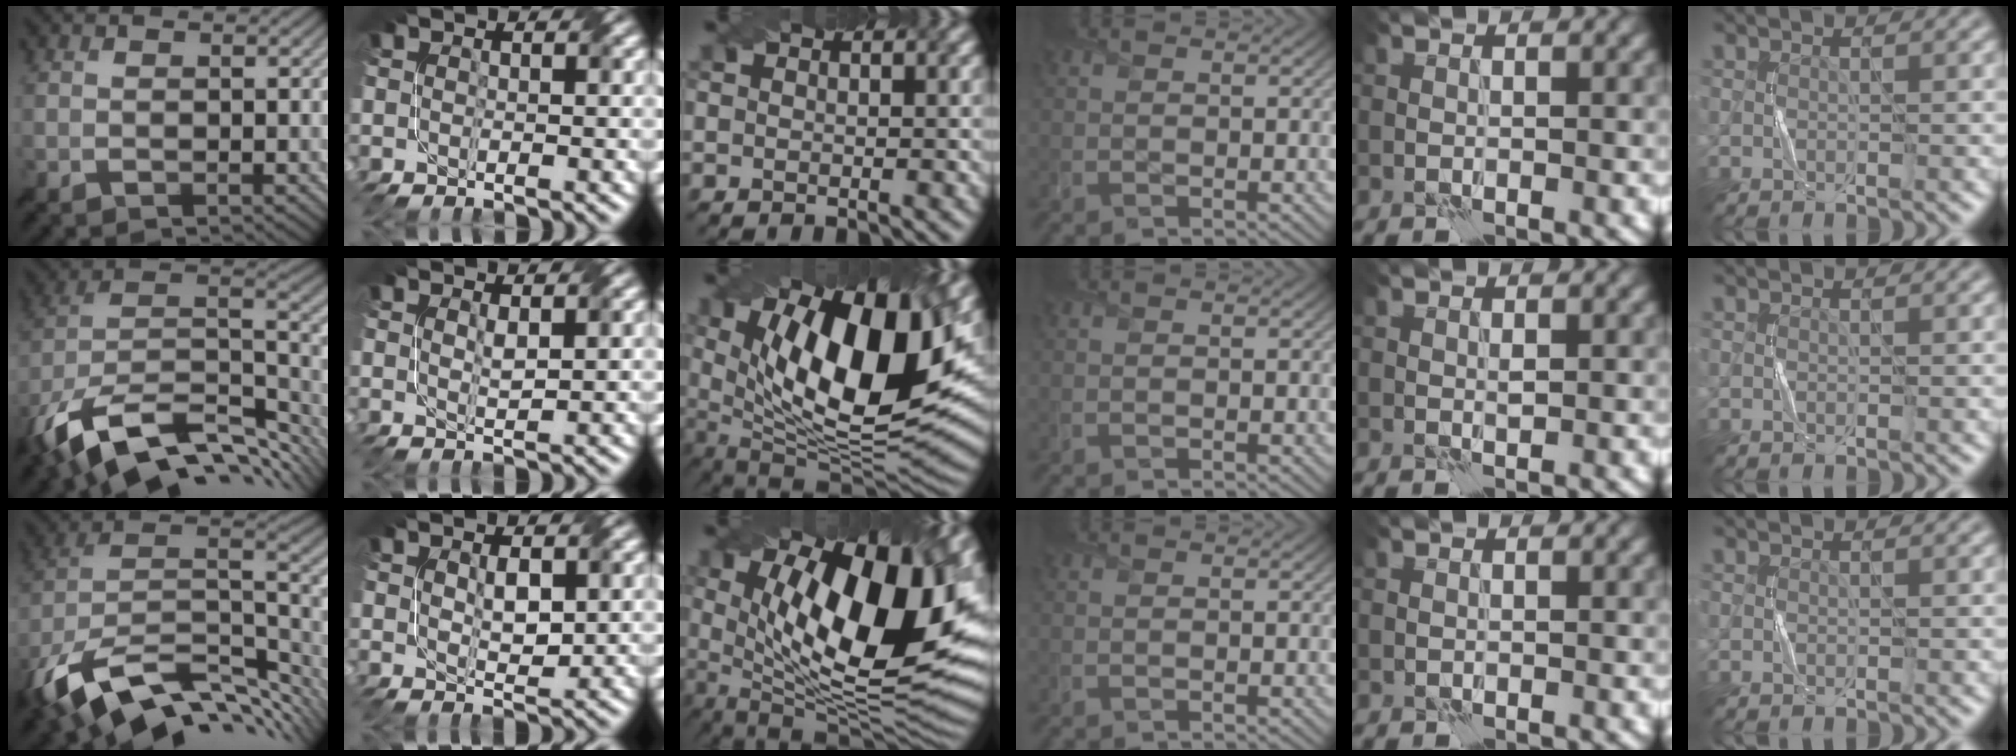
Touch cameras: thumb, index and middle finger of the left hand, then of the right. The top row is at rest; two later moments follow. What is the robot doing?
{"motion": "twist", "object": "screw"}